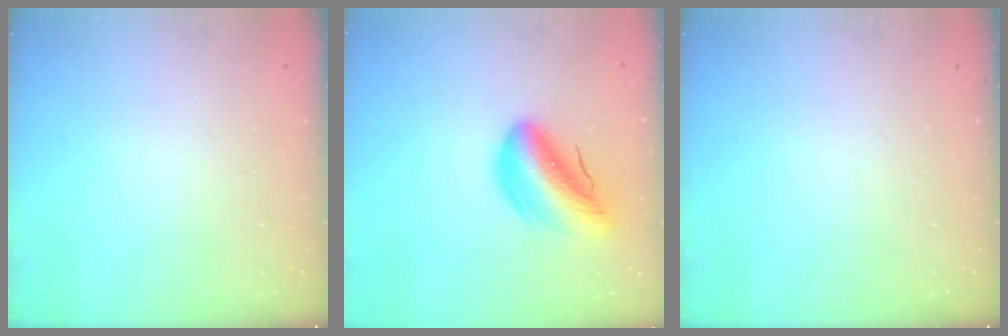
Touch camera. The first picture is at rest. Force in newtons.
{"total": 12.0, "press": 11.6, "slide": 3.1}
{"total": 0.0}